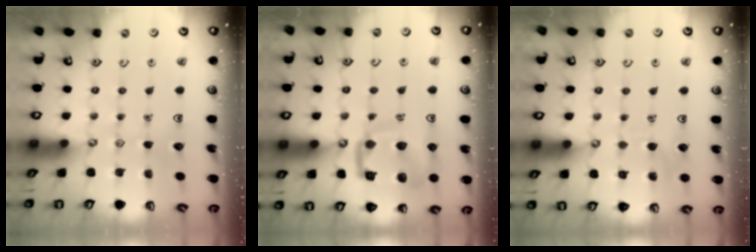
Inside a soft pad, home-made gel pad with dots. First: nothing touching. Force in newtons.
{"total": 15.5, "press": 15.4, "slide": 1.6}
{"total": 4.7, "press": 4.7, "slide": 0.4}